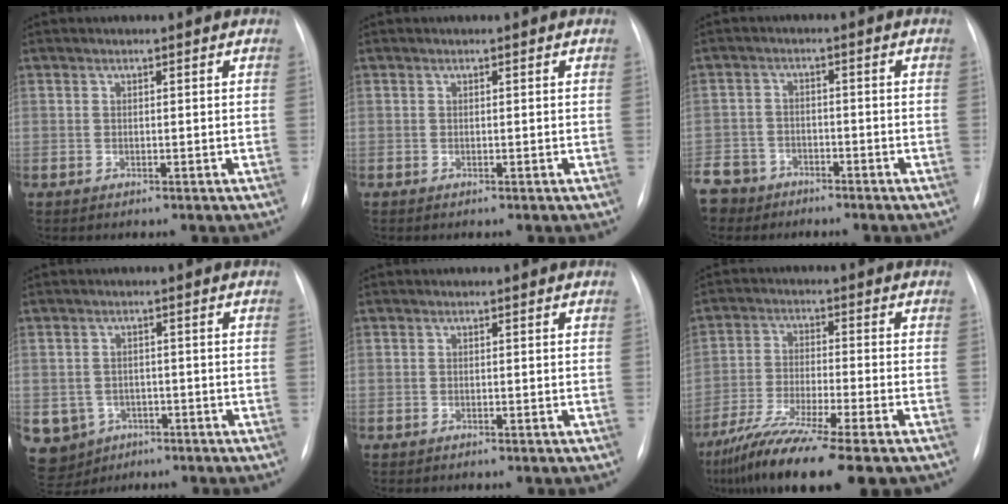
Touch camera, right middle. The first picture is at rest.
{"total": 0.0}
{"total": 9.3, "force": [-6.9, 5.9, 1.4], "torque": [-0.053, -0.004, -0.122]}
{"total": 8.1, "force": [-3.4, 7.2, 1.3], "torque": [-0.041, 0.011, -0.040]}
{"total": 0.0}
{"total": 14.5, "force": [-10.7, 0.5, 9.8], "torque": [-0.185, -0.045, -0.180]}